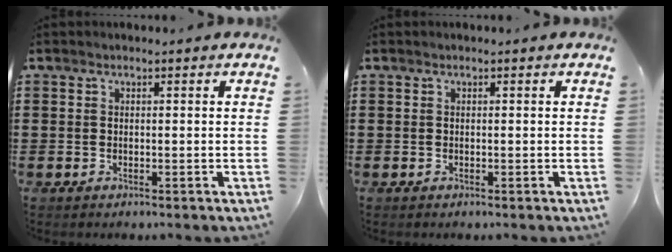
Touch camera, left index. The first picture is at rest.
{"total": 0.0}